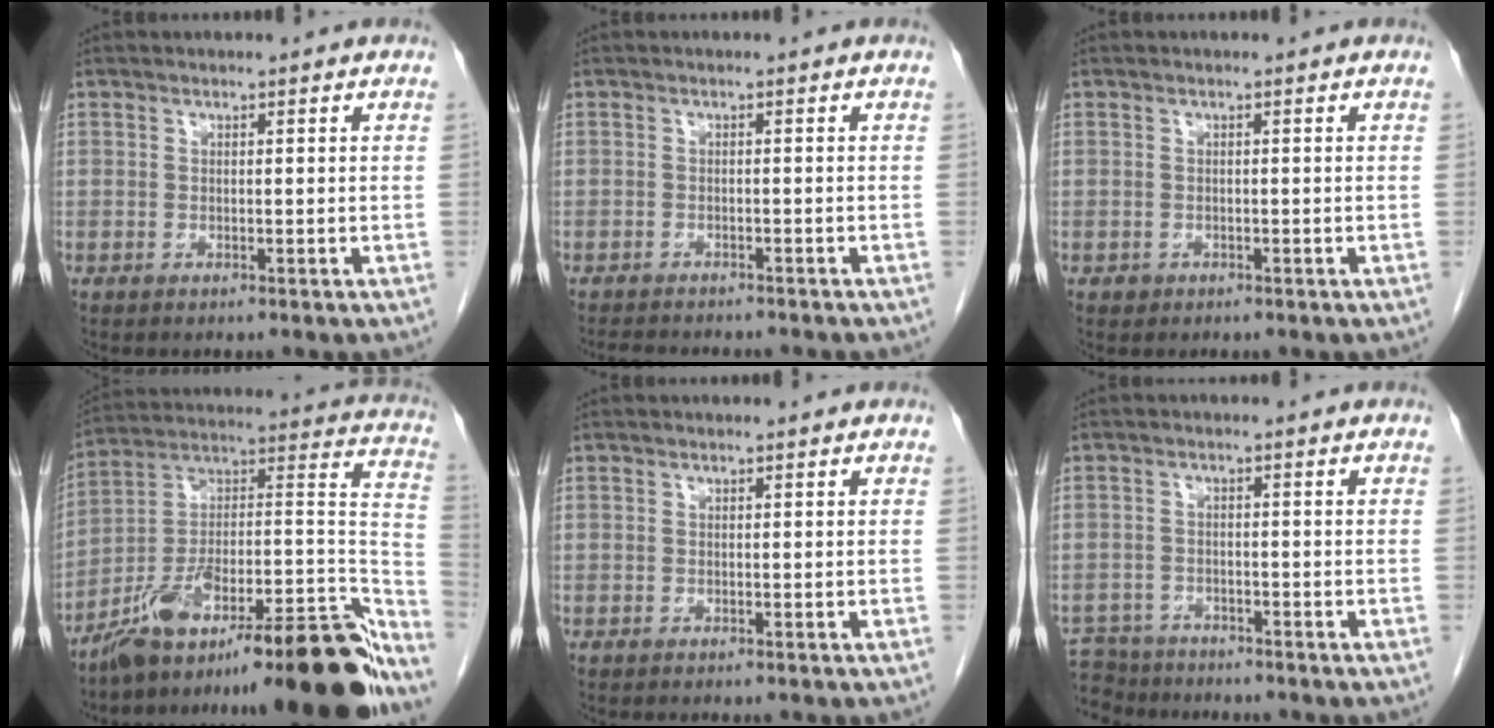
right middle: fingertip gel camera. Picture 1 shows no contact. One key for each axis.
{"total": 7.5, "fx": -6.7, "fy": 1.6, "fz": 2.9, "tx": -0.043, "ty": -0.005, "tz": -0.091}
{"total": 0.6, "fx": -0.3, "fy": 0.5, "fz": 0.0, "tx": -0.007, "ty": 0.002, "tz": -0.004}
{"total": 31.7, "fx": -23.2, "fy": 5.0, "fz": 21.0, "tx": -0.213, "ty": 0.015, "tz": -0.355}
{"total": 0.0}
{"total": 6.2, "fx": -5.8, "fy": 2.2, "fz": -0.1, "tx": 0.002, "ty": 0.000, "tz": -0.101}